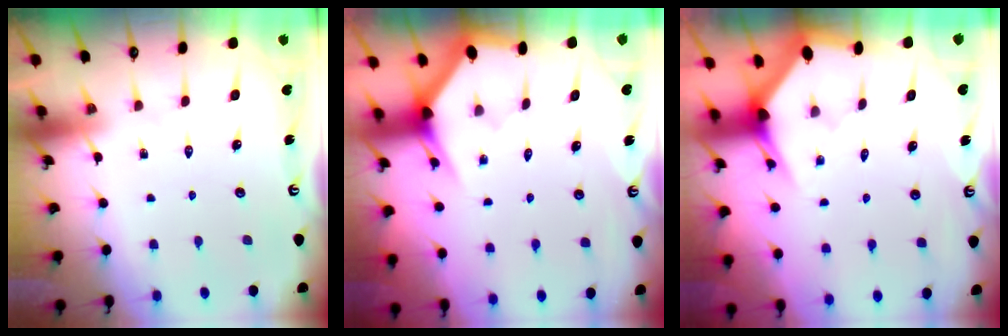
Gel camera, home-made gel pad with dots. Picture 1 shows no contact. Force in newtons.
{"total": 3.1, "press": 3.1, "slide": 0.2}
{"total": 2.9, "press": 2.9, "slide": 0.1}